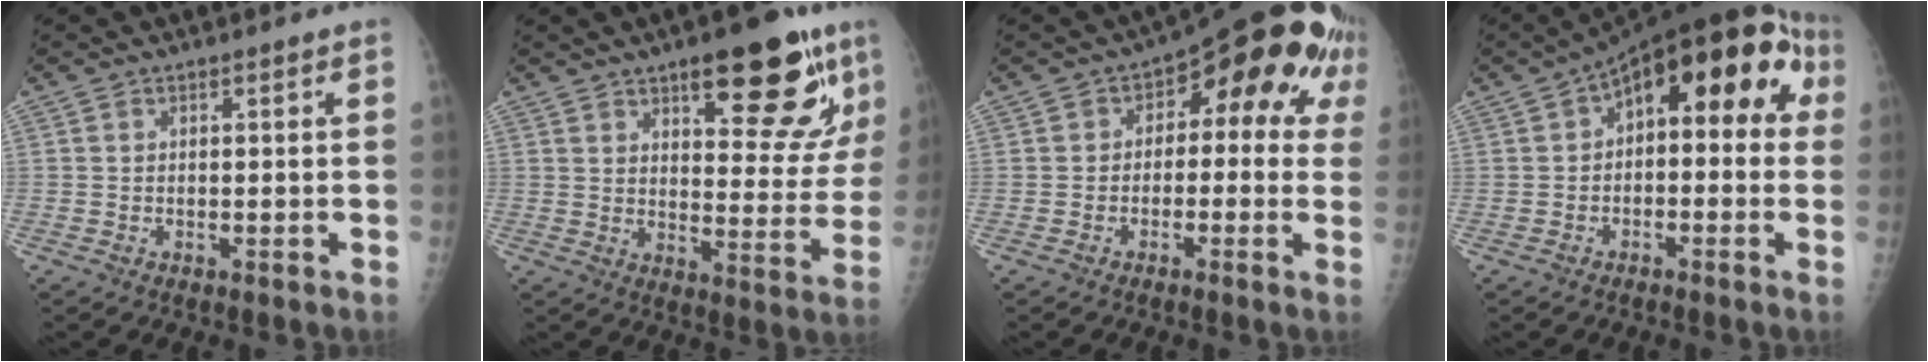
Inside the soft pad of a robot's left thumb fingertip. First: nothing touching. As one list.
[{"total": 19.2, "force": [11.0, 6.7, 14.2], "torque": [-0.146, -0.049, 0.153]}, {"total": 12.9, "force": [3.2, 7.3, 10.2], "torque": [-0.072, 0.032, 0.027]}, {"total": 15.9, "force": [3.0, 8.1, 13.4], "torque": [-0.134, 0.052, 0.027]}]